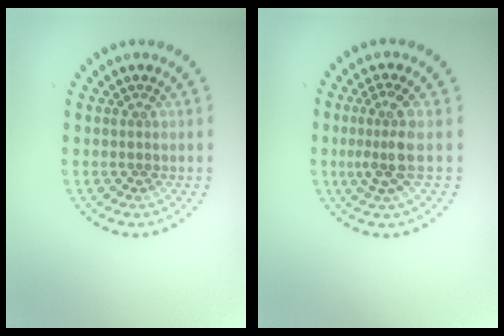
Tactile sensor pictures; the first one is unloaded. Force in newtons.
{"total": 2.8, "press": 2.1, "slide": 1.9}